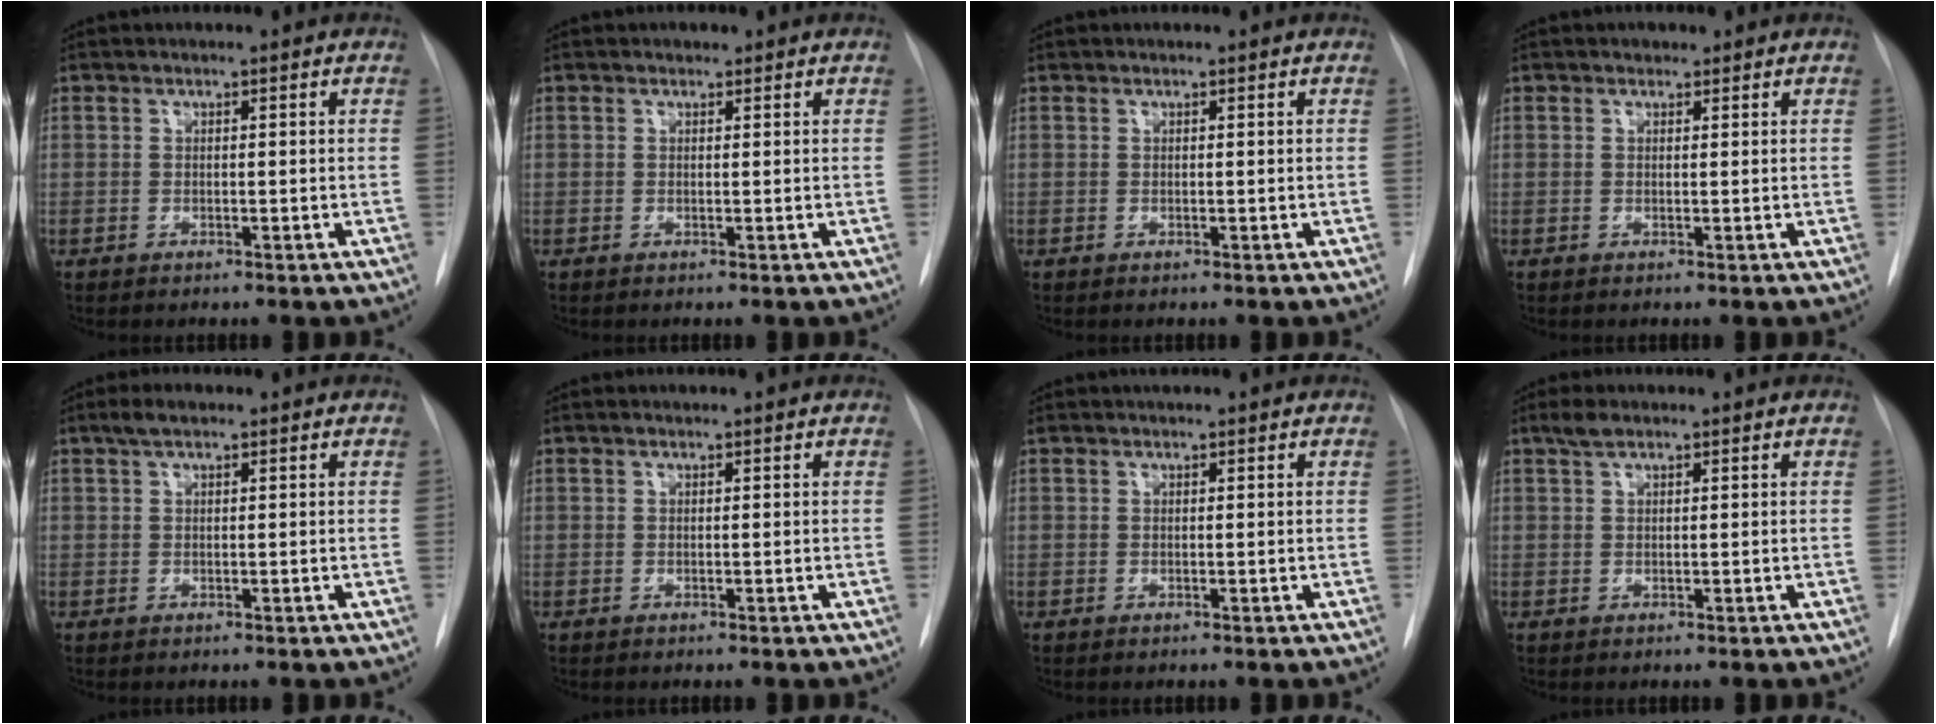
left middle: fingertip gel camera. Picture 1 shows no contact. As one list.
[{"total": 0.7, "force": [0.5, 0.5, 0.1], "torque": [-0.003, 0.002, 0.005]}, {"total": 0.0}, {"total": 1.0, "force": [0.7, 0.7, 0.2], "torque": [0.000, 0.001, 0.006]}, {"total": 2.1, "force": [1.4, 0.7, 1.4], "torque": [-0.028, 0.014, 0.025]}, {"total": 0.0}, {"total": 0.9, "force": [0.8, 0.2, 0.3], "torque": [-0.012, 0.020, 0.017]}, {"total": 1.9, "force": [1.4, 0.7, 1.1], "torque": [-0.025, 0.010, 0.028]}]